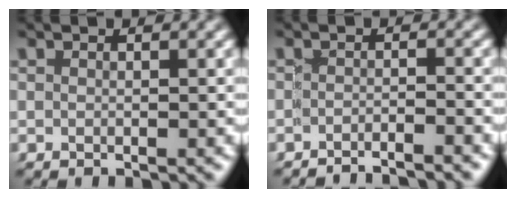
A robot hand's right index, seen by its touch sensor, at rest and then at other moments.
{"total": 3.7, "force": [-3.6, 0.5, 0.3], "torque": [0.006, 0.004, -0.069]}